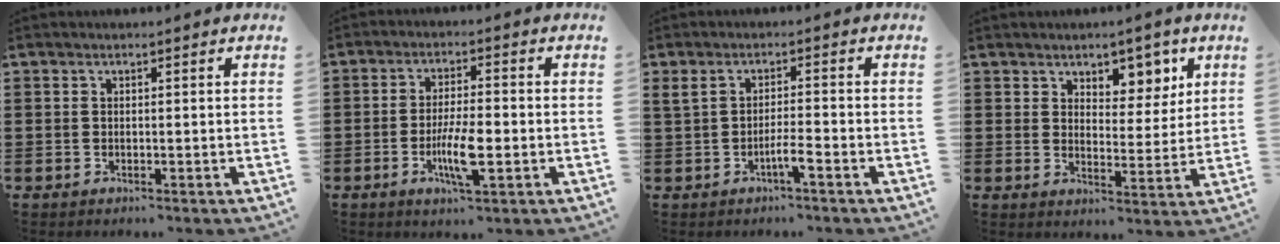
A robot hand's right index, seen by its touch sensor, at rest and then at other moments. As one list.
[{"total": 7.1, "force": [-2.1, 1.7, 6.6], "torque": [-0.129, -0.009, -0.038]}, {"total": 3.2, "force": [-1.4, 0.3, 2.8], "torque": [-0.050, 0.001, -0.029]}, {"total": 5.1, "force": [3.6, 3.2, 1.4], "torque": [-0.026, -0.010, 0.059]}]